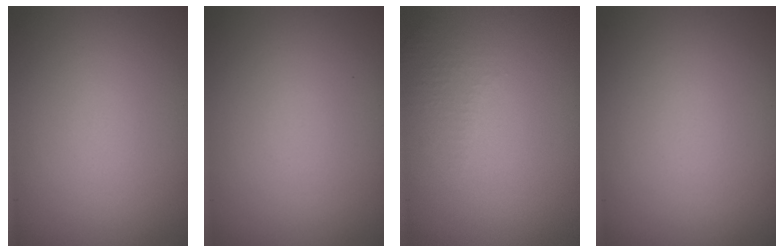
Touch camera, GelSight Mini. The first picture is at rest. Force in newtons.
{"total": 0.0}
{"total": 1.4, "press": 1.3, "slide": 0.4}
{"total": 0.0}